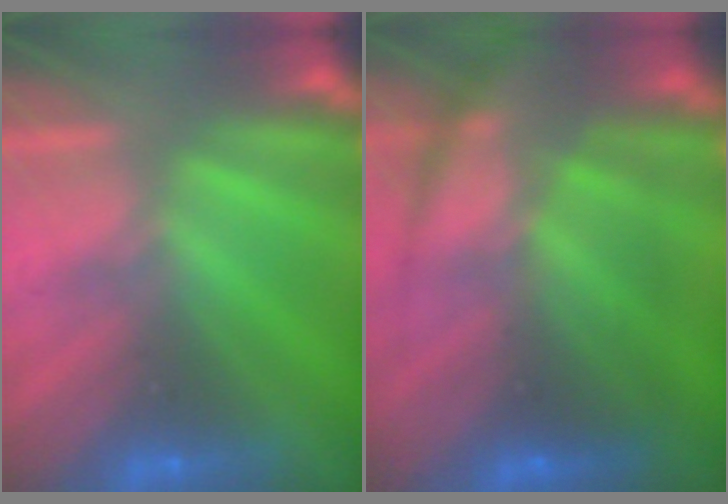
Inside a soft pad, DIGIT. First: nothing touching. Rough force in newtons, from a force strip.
{"total": 7.1}